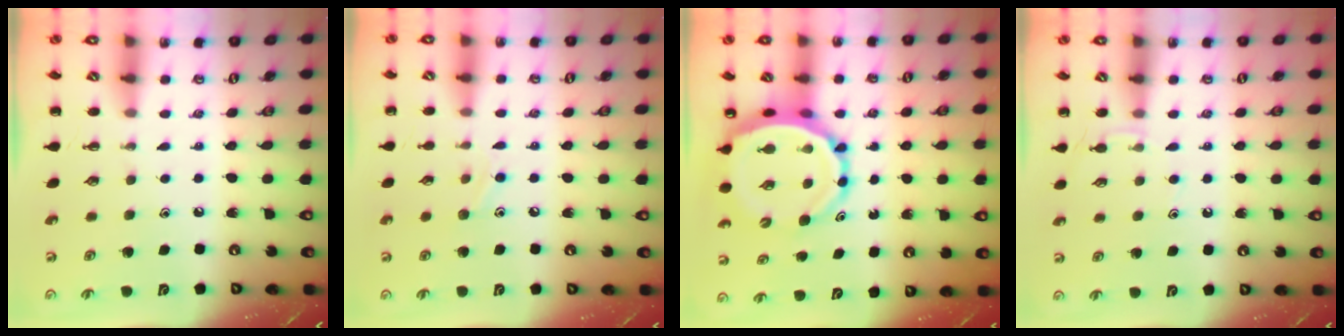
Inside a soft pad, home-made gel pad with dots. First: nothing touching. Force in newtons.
{"total": 7.0, "press": 6.7, "slide": 1.9}
{"total": 11.0, "press": 10.4, "slide": 3.6}
{"total": 4.1, "press": 4.0, "slide": 1.2}